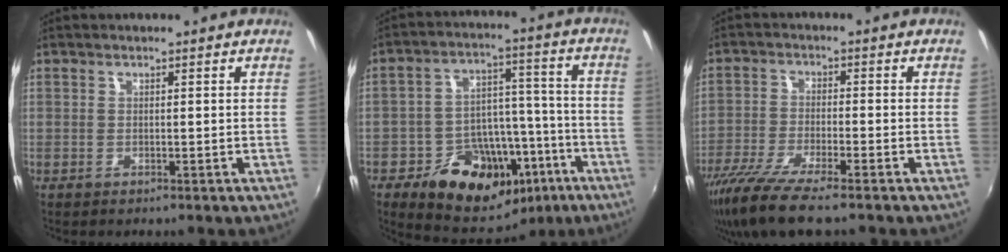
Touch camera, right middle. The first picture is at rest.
{"total": 19.6, "force": [-10.2, 13.4, 10.0], "torque": [-0.196, 0.031, -0.130]}
{"total": 10.2, "force": [-7.8, 1.2, 6.4], "torque": [-0.146, -0.036, -0.147]}